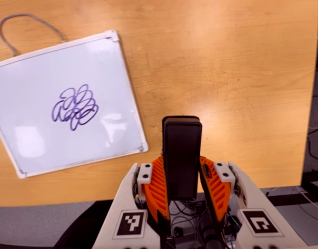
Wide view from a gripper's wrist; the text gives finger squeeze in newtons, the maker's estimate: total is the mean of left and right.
{"total": 4.3, "left": 2.9, "right": 5.8}